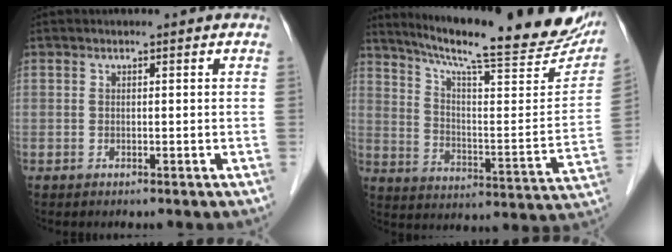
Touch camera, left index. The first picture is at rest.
{"total": 27.5, "force": [23.3, 3.5, 14.3], "torque": [-0.223, -0.048, 0.309]}